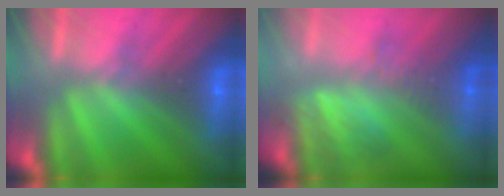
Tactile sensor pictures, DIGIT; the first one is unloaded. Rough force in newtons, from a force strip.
{"total": 2.8}